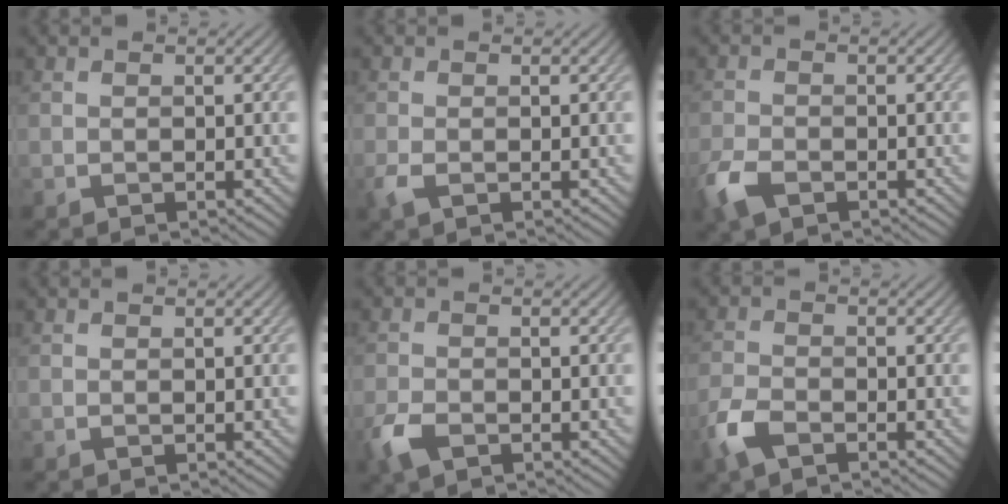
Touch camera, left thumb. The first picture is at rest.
{"total": 1.6, "force": [-0.6, 0.7, 1.3], "torque": [-0.037, -0.005, -0.015]}
{"total": 4.2, "force": [-2.5, 2.1, 2.7], "torque": [-0.067, -0.008, -0.059]}
{"total": 0.0}
{"total": 3.4, "force": [-2.0, 1.7, 2.2], "torque": [-0.052, -0.006, -0.047]}
{"total": 4.1, "force": [-2.7, 1.7, 2.7], "torque": [-0.069, -0.008, -0.067]}